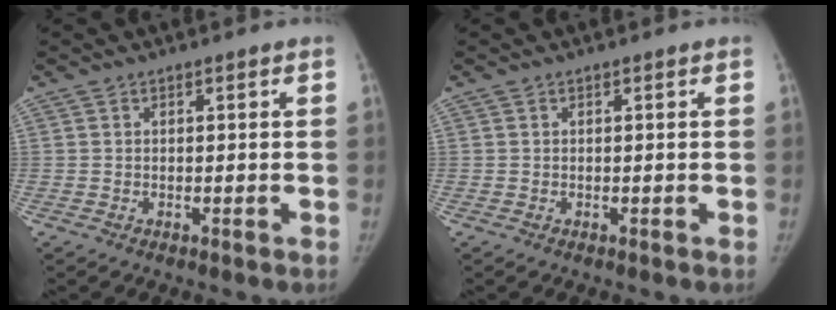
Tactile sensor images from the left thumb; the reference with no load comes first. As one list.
[{"total": 0.0}]